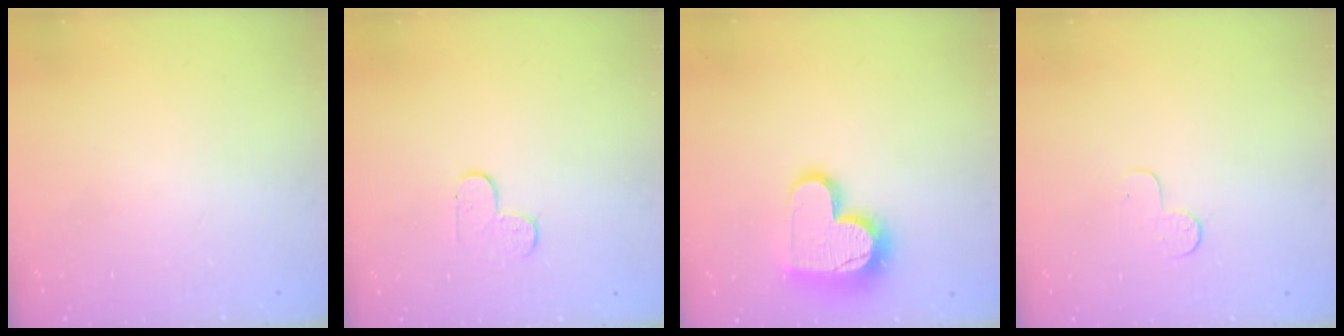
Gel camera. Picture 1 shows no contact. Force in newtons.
{"total": 5.4, "press": 5.3, "slide": 0.6}
{"total": 14.8, "press": 14.8, "slide": 0.7}
{"total": 4.9, "press": 4.8, "slide": 0.5}